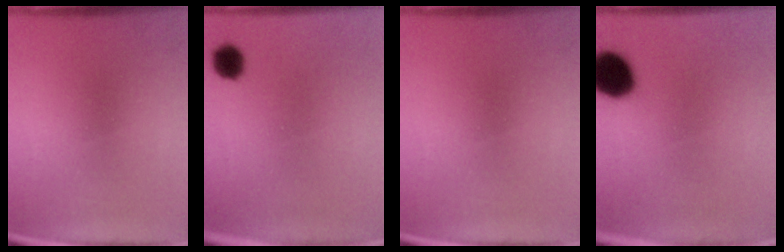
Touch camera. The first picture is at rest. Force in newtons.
{"total": 4.0}
{"total": 0.0}
{"total": 11.3}